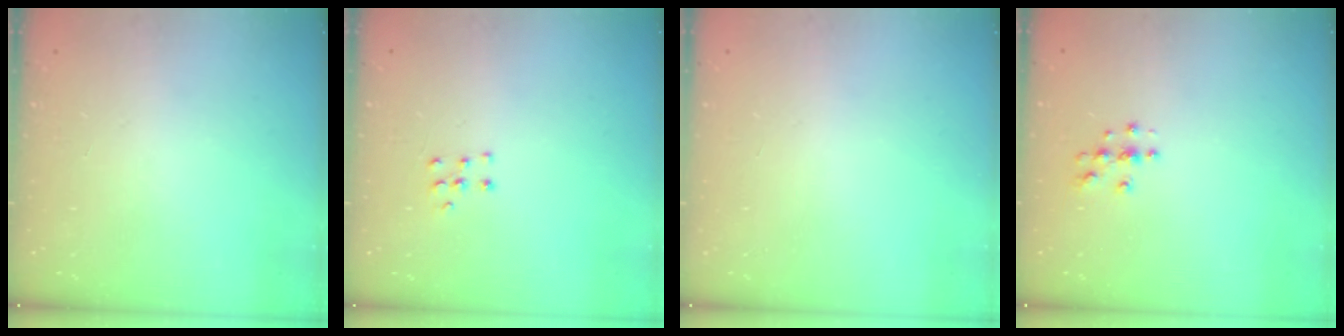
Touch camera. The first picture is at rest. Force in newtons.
{"total": 4.6, "press": 4.5, "slide": 0.5}
{"total": 0.0}
{"total": 3.6, "press": 3.6, "slide": 0.4}